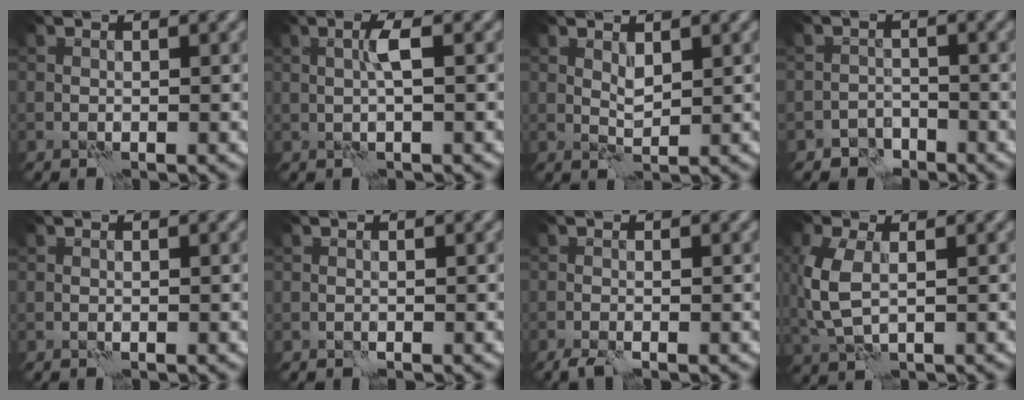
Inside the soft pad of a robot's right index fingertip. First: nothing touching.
{"total": 1.4, "force": [0.4, -0.3, 1.4], "torque": [-0.029, 0.005, 0.007]}
{"total": 1.2, "force": [1.0, 0.2, 0.6], "torque": [-0.016, -0.005, 0.022]}
{"total": 1.7, "force": [-1.4, 0.9, -0.1], "torque": [0.012, 0.005, -0.030]}
{"total": 0.0}
{"total": 0.0}
{"total": 1.4, "force": [-1.1, 0.1, 0.9], "torque": [-0.021, -0.003, -0.024]}
{"total": 4.3, "force": [0.7, 2.4, 3.5], "torque": [-0.100, 0.000, 0.016]}